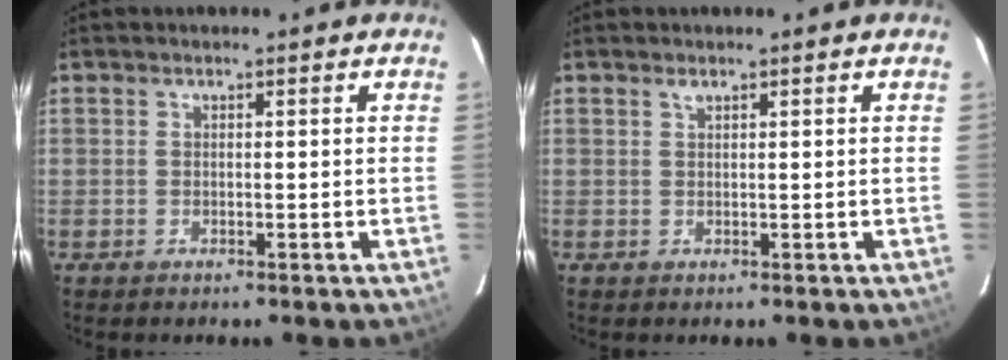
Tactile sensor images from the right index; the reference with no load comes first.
{"total": 0.6, "force": [0.5, 0.2, 0.3], "torque": [-0.004, 0.001, 0.009]}